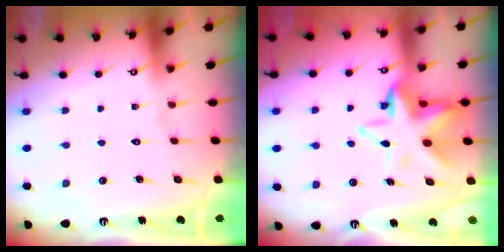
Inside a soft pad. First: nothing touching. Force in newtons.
{"total": 11.1, "press": 10.9, "slide": 2.0}